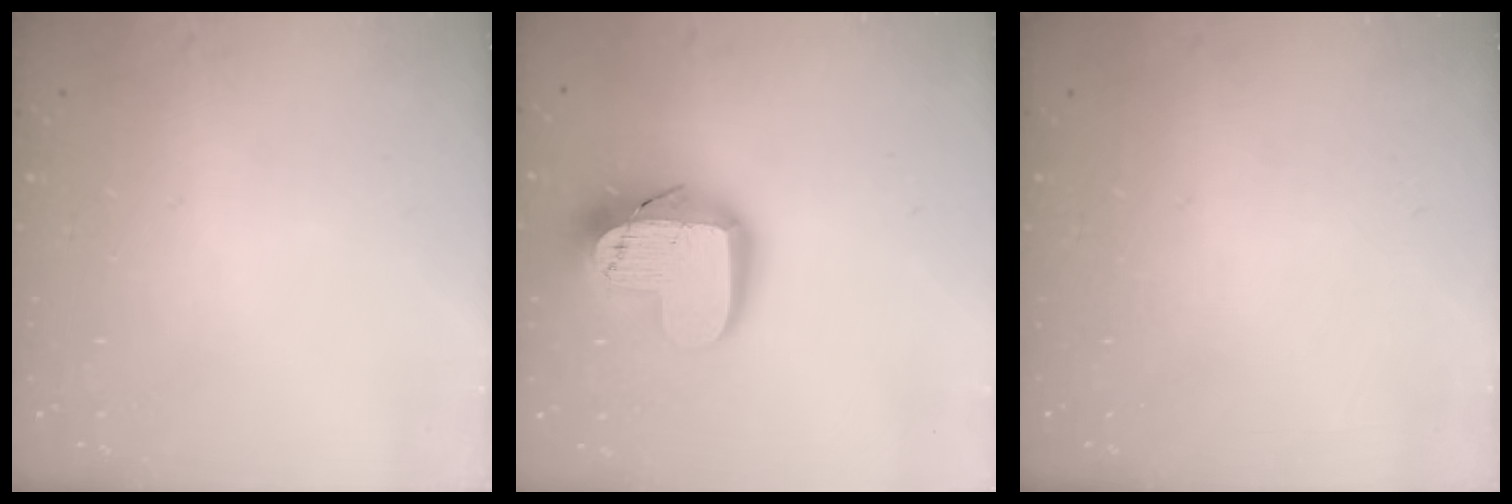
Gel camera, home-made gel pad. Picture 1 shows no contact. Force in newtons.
{"total": 17.0, "press": 17.0, "slide": 1.3}
{"total": 0.0}